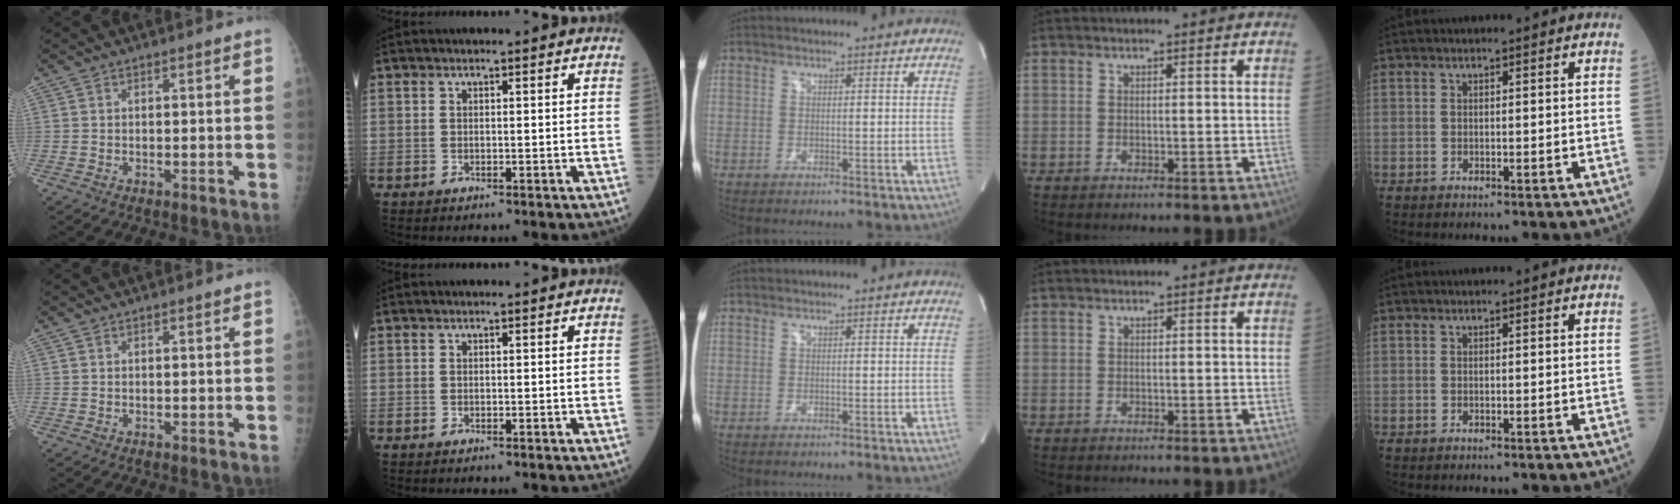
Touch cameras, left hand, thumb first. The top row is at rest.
{}